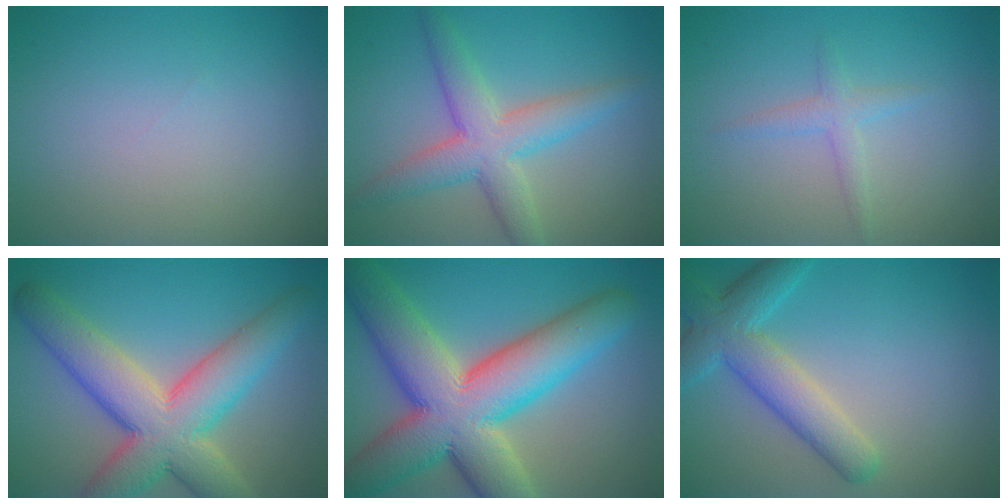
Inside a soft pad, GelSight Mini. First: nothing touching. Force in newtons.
{"total": 5.4, "press": 5.4, "slide": 0.2}
{"total": 1.6, "press": 1.6, "slide": 0.1}
{"total": 10.2, "press": 10.2, "slide": 0.7}
{"total": 14.2, "press": 14.2, "slide": 1.1}
{"total": 5.6, "press": 5.6, "slide": 0.2}